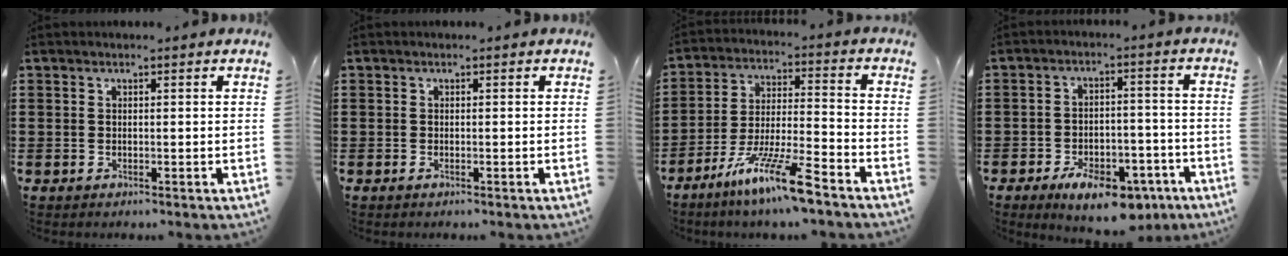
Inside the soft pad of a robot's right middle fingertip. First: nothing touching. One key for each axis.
{"total": 0.0}
{"total": 11.3, "fx": -8.3, "fy": 0.8, "fz": 7.6, "tx": -0.145, "ty": 0.006, "tz": -0.159}
{"total": 8.4, "fx": -5.8, "fy": 3.1, "fz": 5.2, "tx": -0.086, "ty": 0.015, "tz": -0.101}